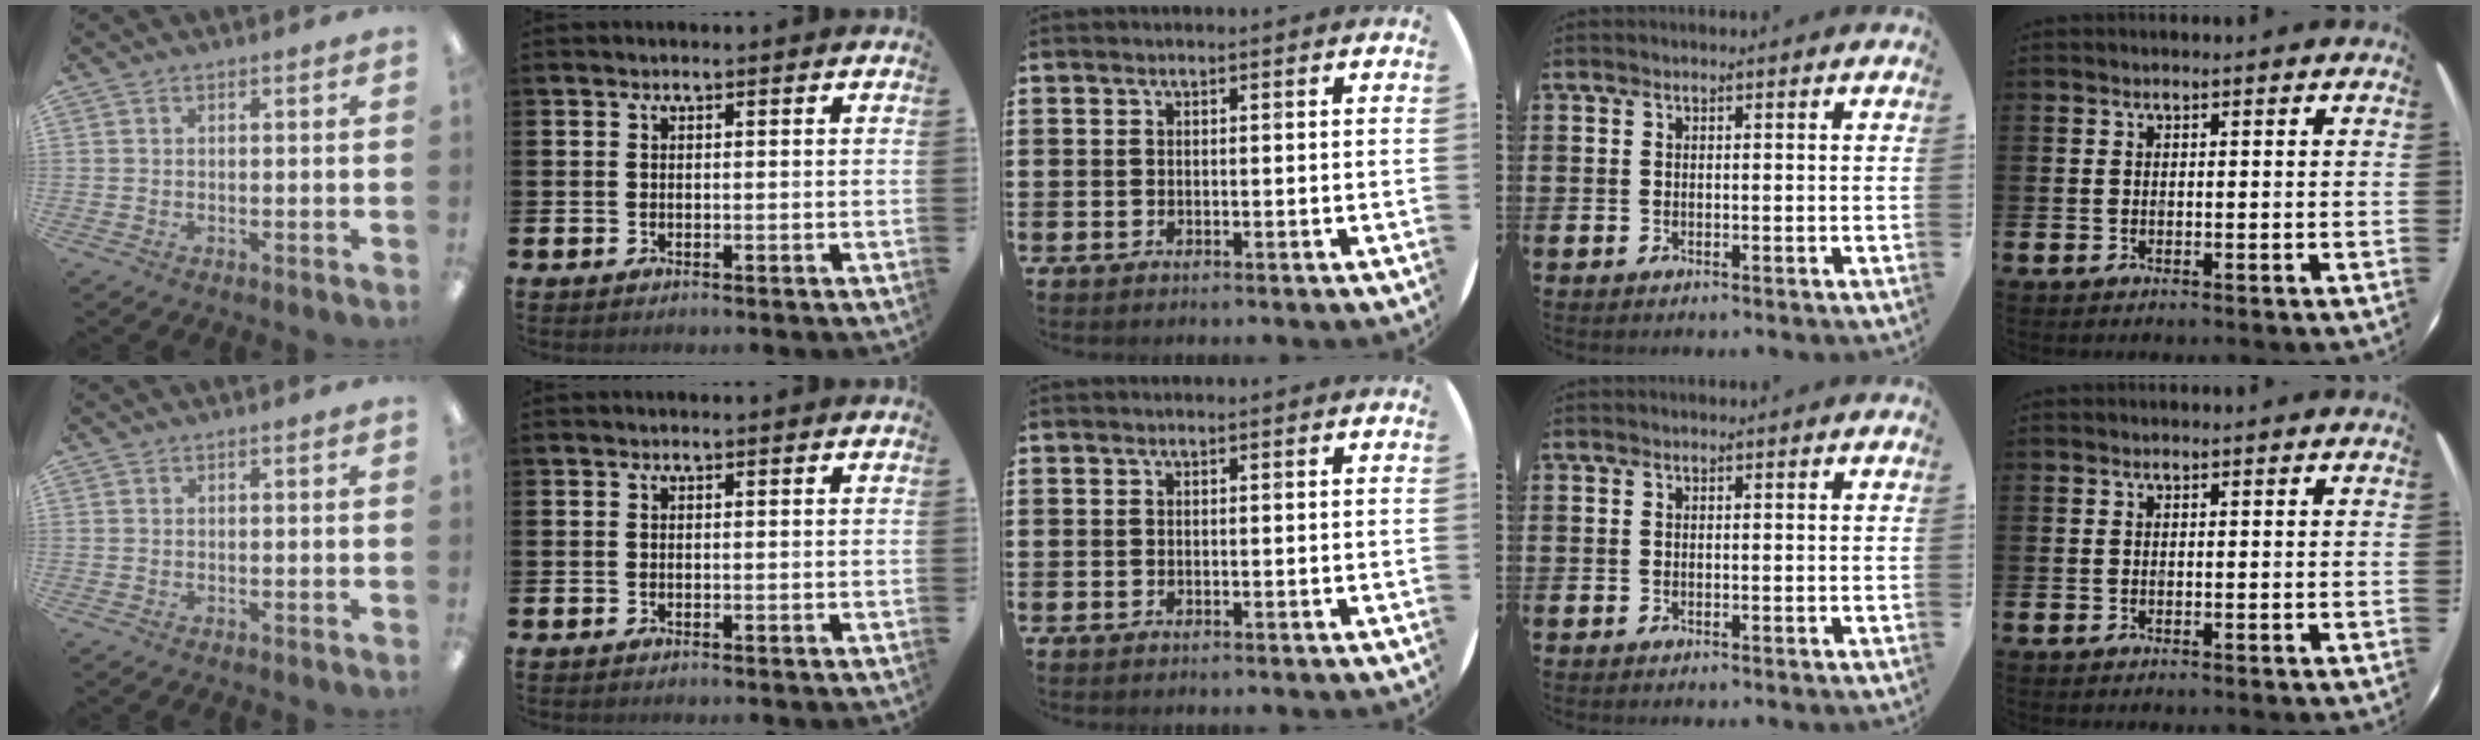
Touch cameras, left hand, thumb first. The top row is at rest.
{}